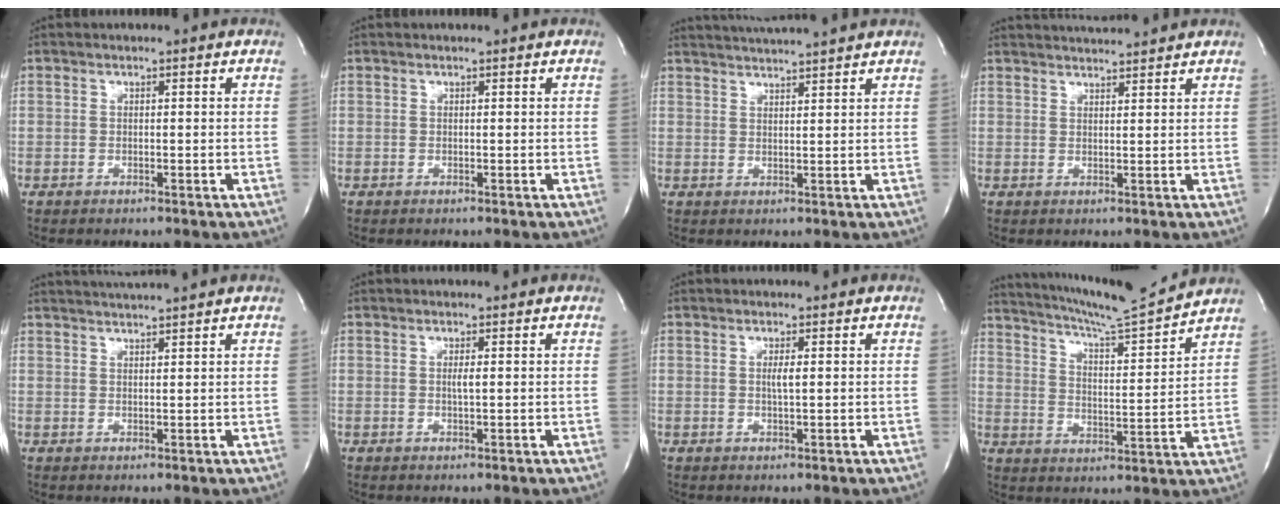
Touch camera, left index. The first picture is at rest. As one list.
[{"total": 0.0}, {"total": 8.2, "force": [7.7, -1.0, 2.7], "torque": [-0.049, 0.016, 0.111]}, {"total": 5.8, "force": [5.6, -0.3, 1.3], "torque": [-0.026, 0.018, 0.081]}, {"total": 4.2, "force": [3.9, -1.2, 1.2], "torque": [-0.016, 0.009, 0.060]}, {"total": 1.0, "force": [0.0, 0.0, 1.0], "torque": [-0.023, -0.004, 0.000]}, {"total": 1.4, "force": [0.1, 0.0, 1.4], "torque": [-0.031, -0.003, 0.001]}, {"total": 14.5, "force": [13.5, -0.9, 5.0], "torque": [-0.092, -0.028, 0.203]}]